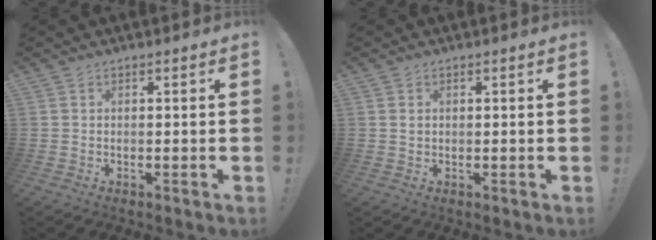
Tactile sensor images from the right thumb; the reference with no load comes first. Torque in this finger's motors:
{"motor_torque": [-0.19, 0.04, -0.14, 0.10, -0.05]}